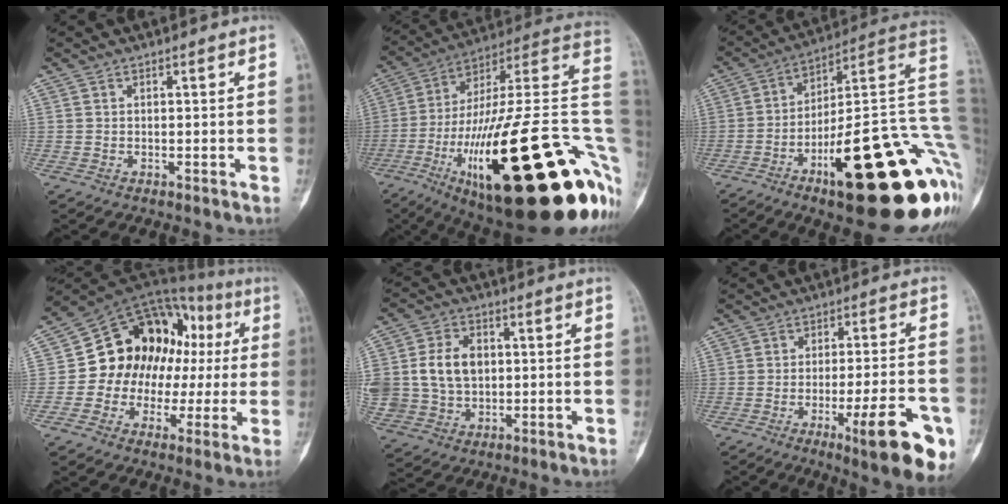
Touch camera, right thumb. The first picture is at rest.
{"total": 43.4, "force": [-11.1, 12.4, 40.1], "torque": [-0.526, 0.060, -0.177]}
{"total": 30.9, "force": [-8.7, 8.3, 28.4], "torque": [-0.292, 0.065, -0.124]}
{"total": 19.1, "force": [0.9, 14.7, 12.1], "torque": [-0.110, 0.063, 0.019]}
{"total": 12.6, "force": [0.9, 9.8, 7.9], "torque": [-0.134, 0.012, 0.027]}
{"total": 15.0, "force": [-6.5, 2.9, 13.2], "torque": [-0.155, 0.014, -0.084]}